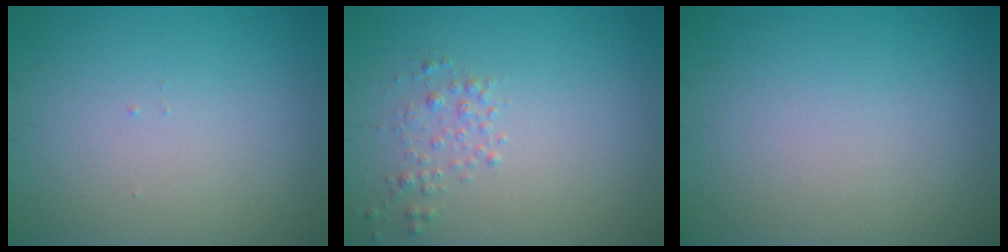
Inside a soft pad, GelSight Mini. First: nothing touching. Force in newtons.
{"total": 1.4, "press": 1.4, "slide": 0.0}
{"total": 0.0}